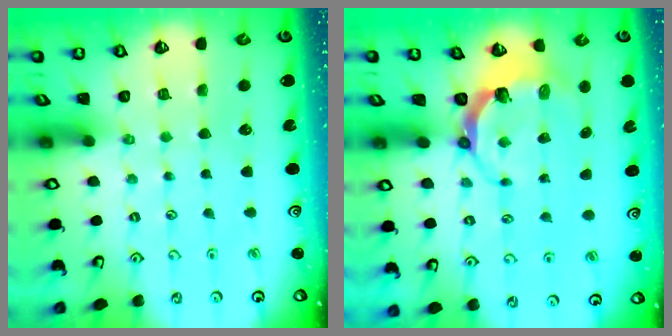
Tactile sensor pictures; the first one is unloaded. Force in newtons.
{"total": 6.8, "press": 5.8, "slide": 3.6}